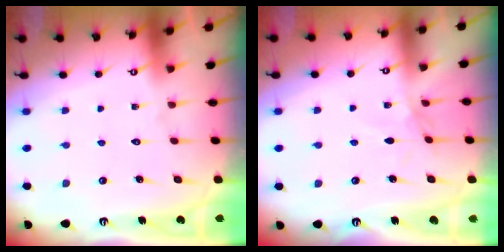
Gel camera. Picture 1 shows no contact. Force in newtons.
{"total": 1.7, "press": 1.7, "slide": 0.4}